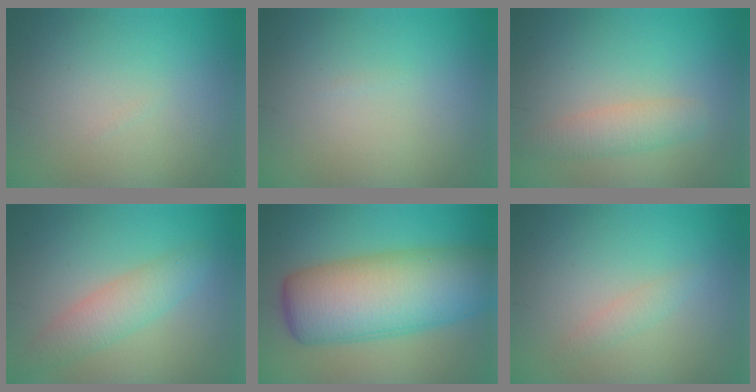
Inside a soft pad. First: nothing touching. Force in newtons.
{"total": 0.0}
{"total": 2.4, "press": 2.4, "slide": 0.2}
{"total": 3.4, "press": 3.4, "slide": 0.1}
{"total": 11.5, "press": 11.5, "slide": 0.3}
{"total": 1.1, "press": 1.1, "slide": 0.0}